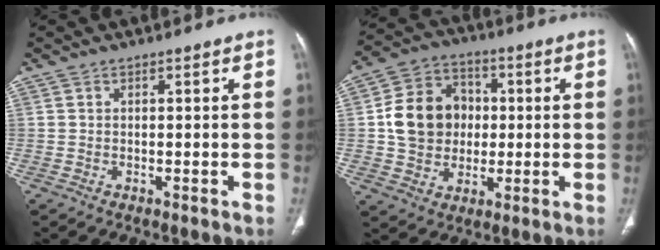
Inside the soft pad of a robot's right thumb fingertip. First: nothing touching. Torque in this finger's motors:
{"motor_torque": [1.50, 1.60, 0.64, -0.67, 0.38]}